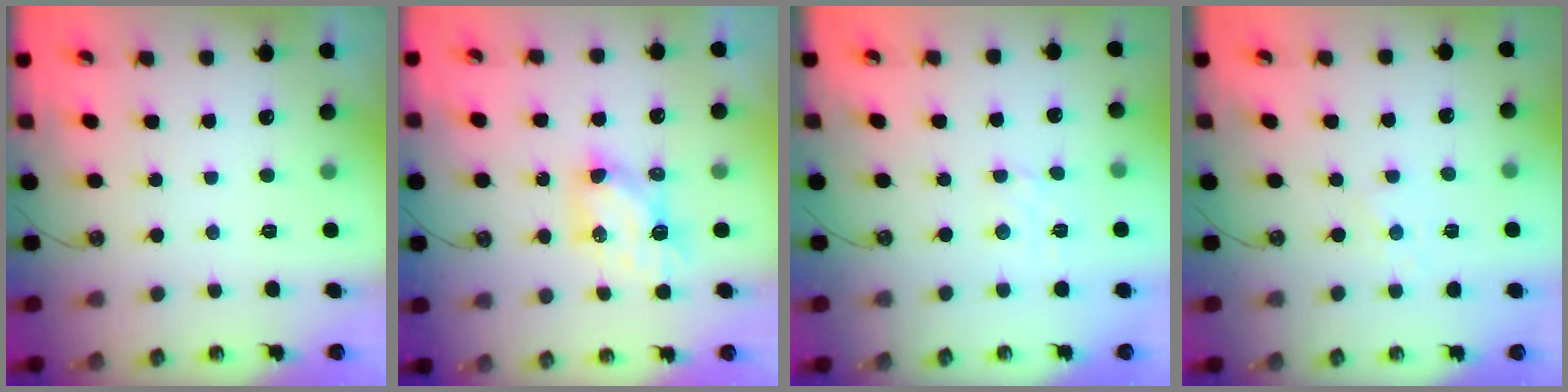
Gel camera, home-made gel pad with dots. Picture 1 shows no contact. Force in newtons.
{"total": 6.1, "press": 6.1, "slide": 0.1}
{"total": 1.5, "press": 1.4, "slide": 0.6}
{"total": 2.8, "press": 2.8, "slide": 0.3}